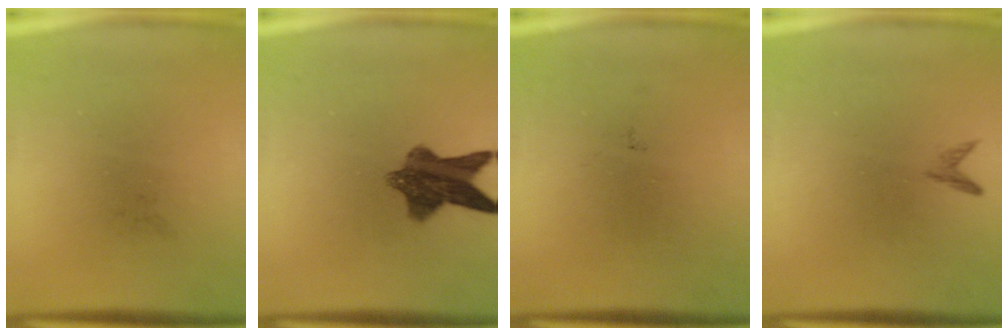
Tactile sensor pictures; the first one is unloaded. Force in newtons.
{"total": 8.6}
{"total": 0.0}
{"total": 0.8}